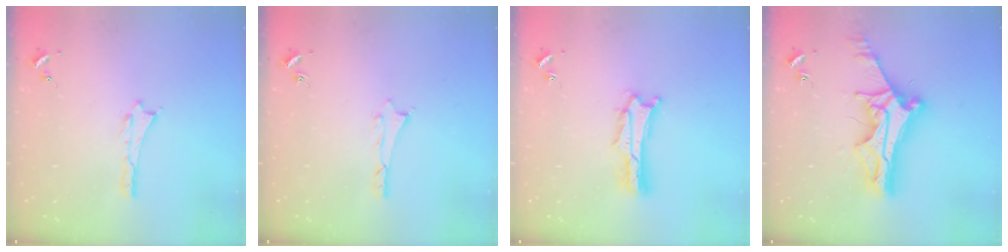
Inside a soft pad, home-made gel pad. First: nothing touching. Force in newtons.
{"total": 0.6, "press": 0.5, "slide": 0.2}
{"total": 2.0, "press": 2.0, "slide": 0.3}
{"total": 12.6, "press": 12.6, "slide": 1.0}